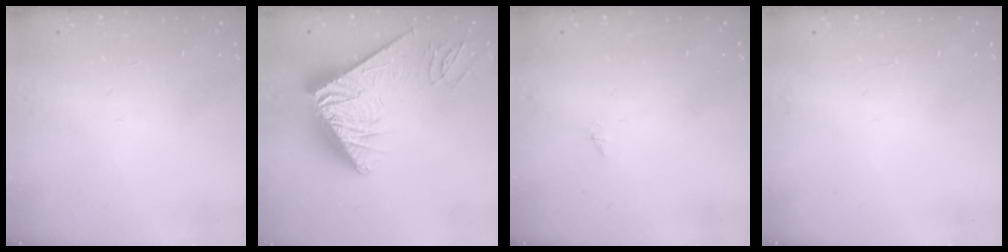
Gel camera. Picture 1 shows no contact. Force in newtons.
{"total": 18.1, "press": 18.0, "slide": 1.9}
{"total": 0.0}
{"total": 0.0}